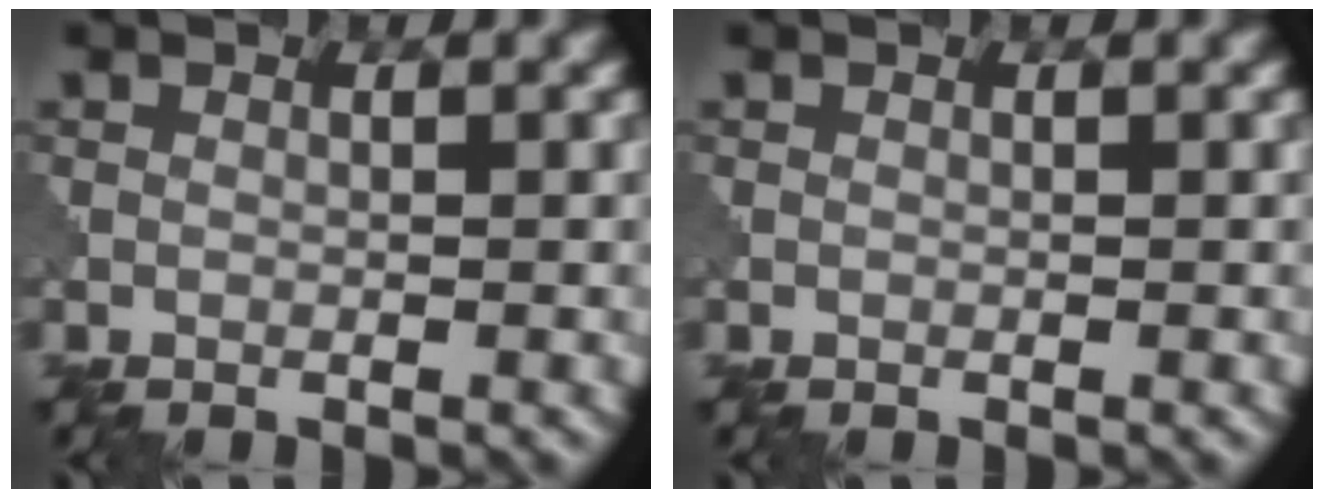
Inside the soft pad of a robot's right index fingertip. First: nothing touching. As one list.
[{"total": 0.0}]